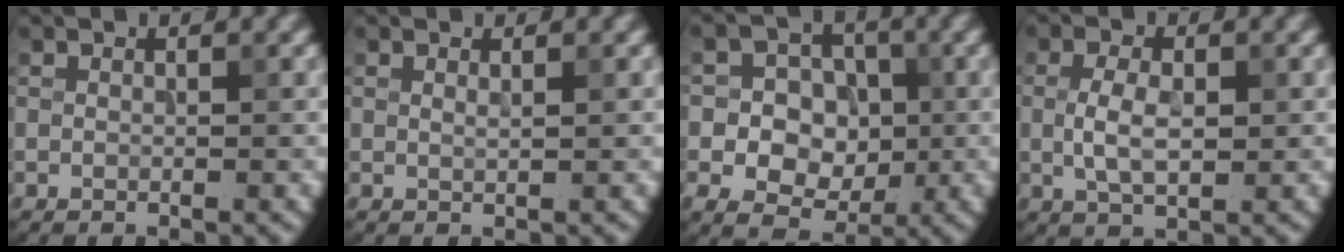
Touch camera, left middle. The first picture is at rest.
{"total": 0.7, "force": [0.3, 0.2, 0.6], "torque": [-0.005, 0.001, 0.005]}
{"total": 7.6, "force": [-0.4, 6.6, 3.7], "torque": [-0.047, 0.024, -0.037]}
{"total": 3.6, "force": [-0.1, 1.8, 3.1], "torque": [-0.066, -0.002, 0.000]}